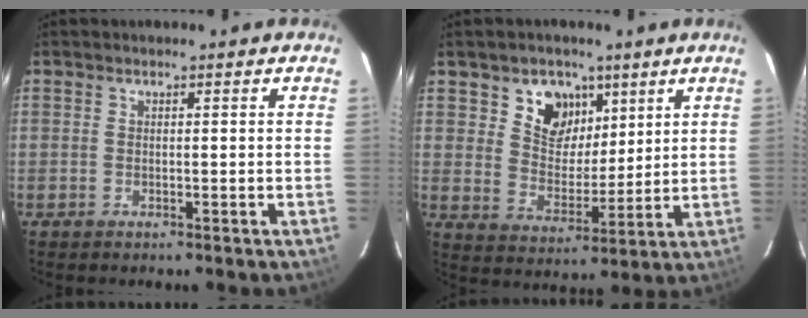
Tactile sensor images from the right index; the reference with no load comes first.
{"total": 9.4, "force": [5.0, 7.2, 3.5], "torque": [-0.061, -0.003, 0.092]}